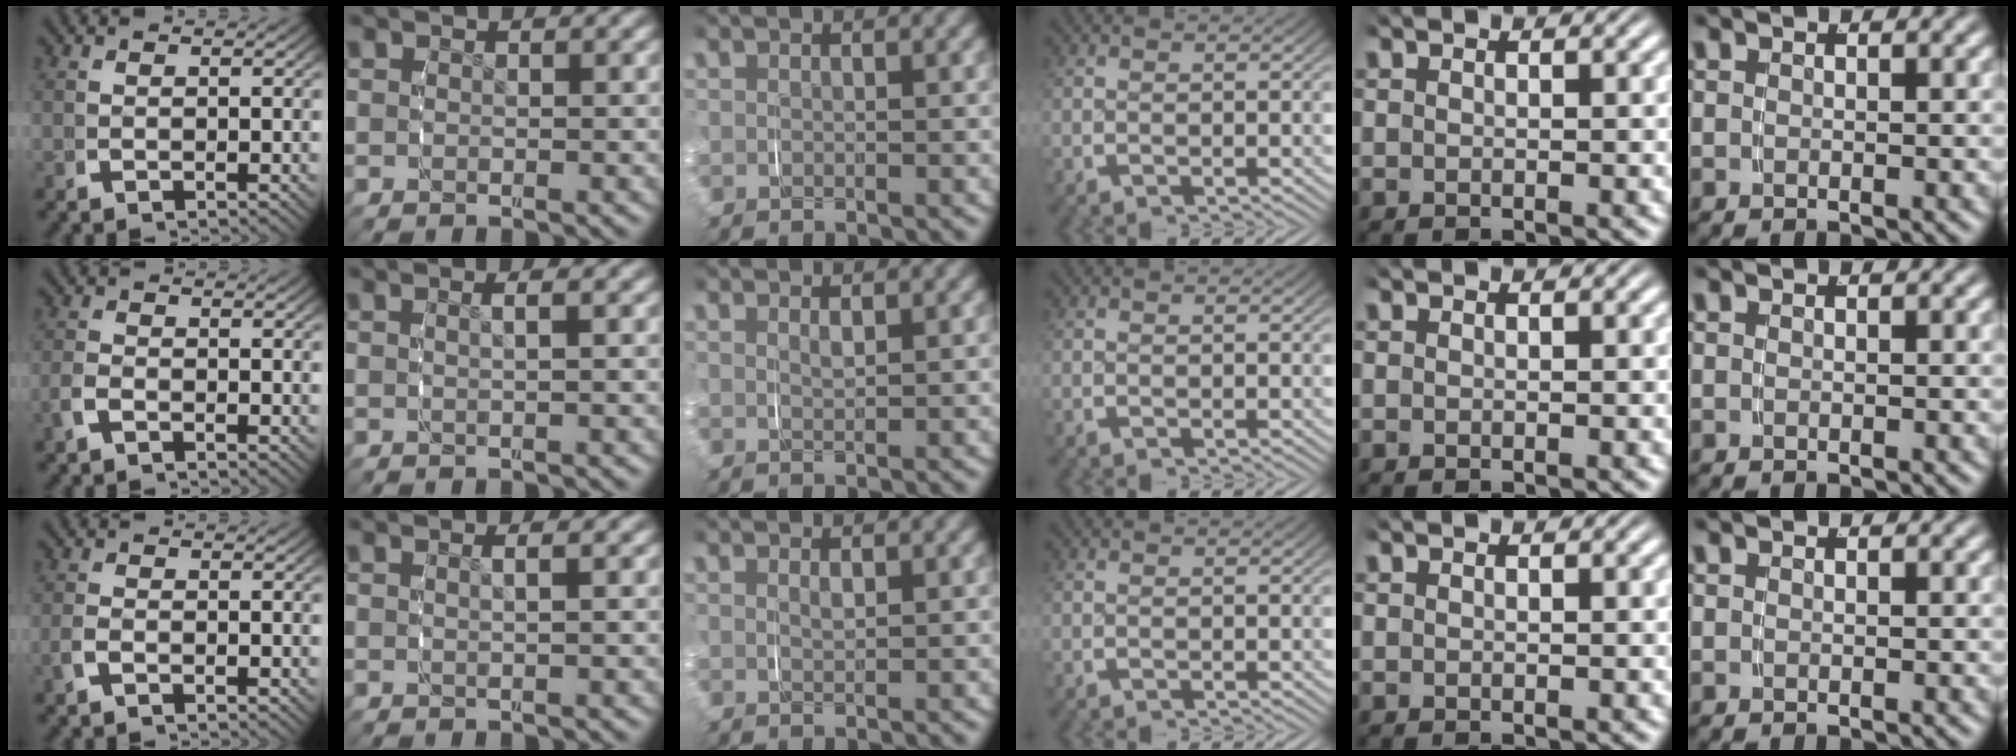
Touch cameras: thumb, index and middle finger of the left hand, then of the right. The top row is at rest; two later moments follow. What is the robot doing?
{"motion": "grasp_and_lifting", "object": "toothpaste"}